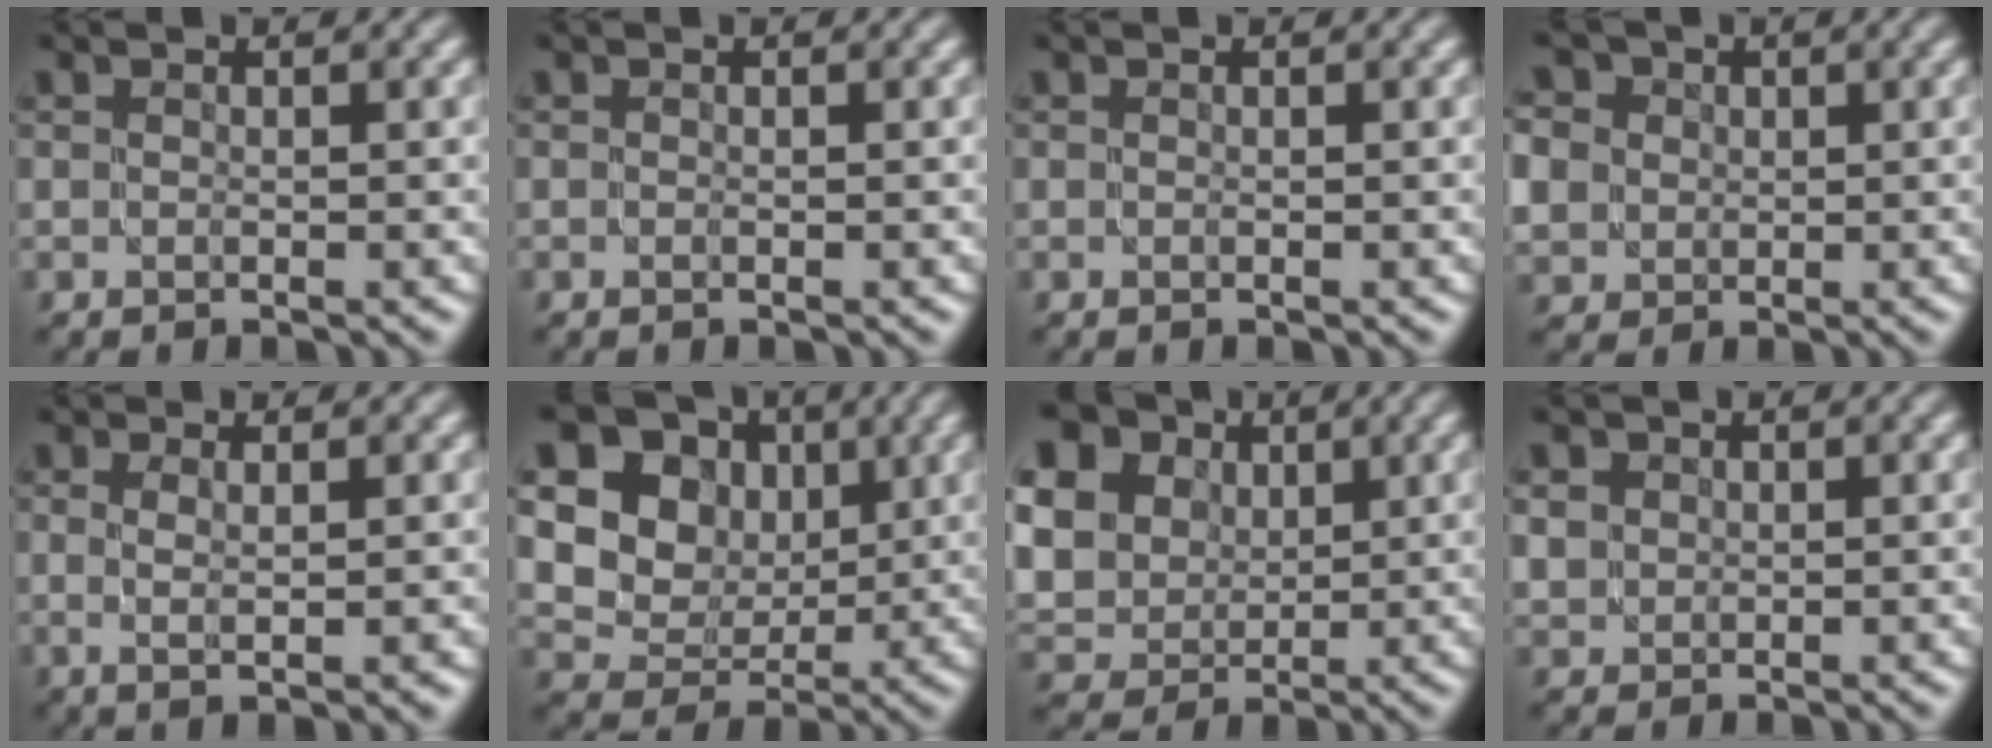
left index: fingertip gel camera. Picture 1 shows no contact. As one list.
[{"total": 0.0}, {"total": 0.0}, {"total": 8.3, "force": [1.7, 7.4, 3.4], "torque": [-0.087, 0.025, 0.010]}, {"total": 1.9, "force": [0.3, 0.3, 1.9], "torque": [-0.032, 0.001, 0.006]}, {"total": 11.3, "force": [4.1, 9.4, 4.7], "torque": [-0.116, 0.018, 0.081]}, {"total": 16.1, "force": [4.7, 13.8, 6.9], "torque": [-0.195, 0.015, 0.073]}, {"total": 2.4, "force": [0.9, 2.0, 0.8], "torque": [-0.029, 0.009, 0.025]}]